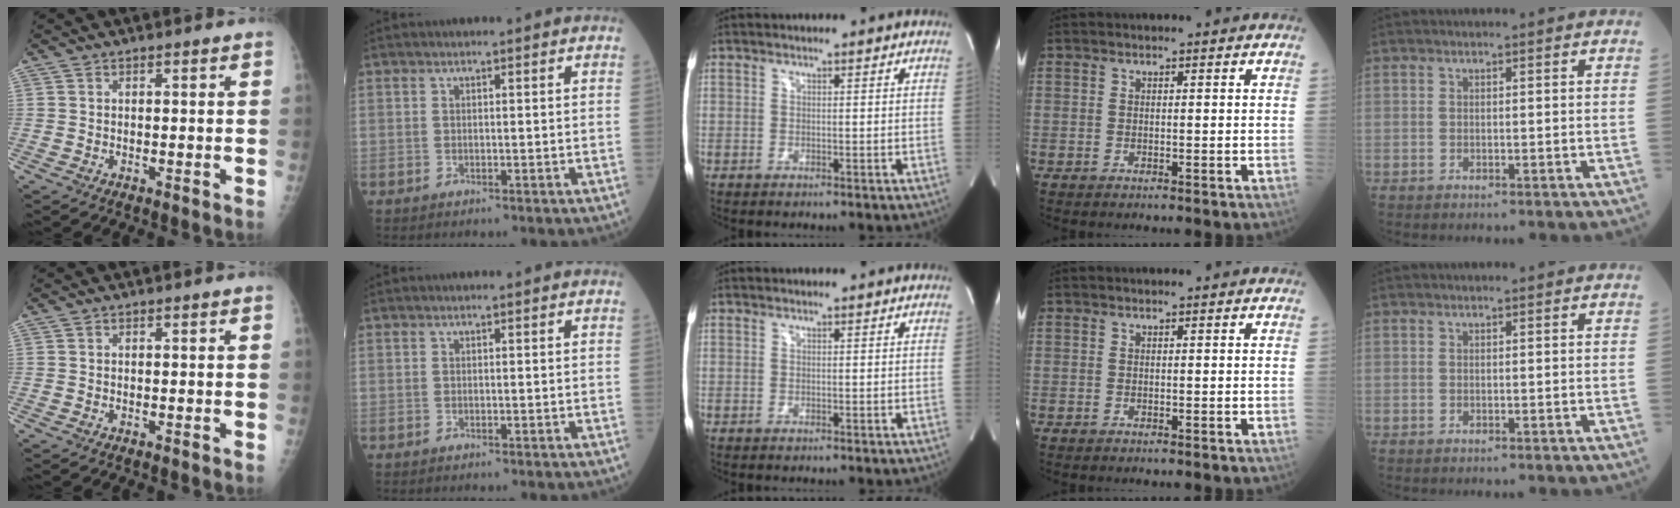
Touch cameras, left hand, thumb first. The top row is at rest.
{}